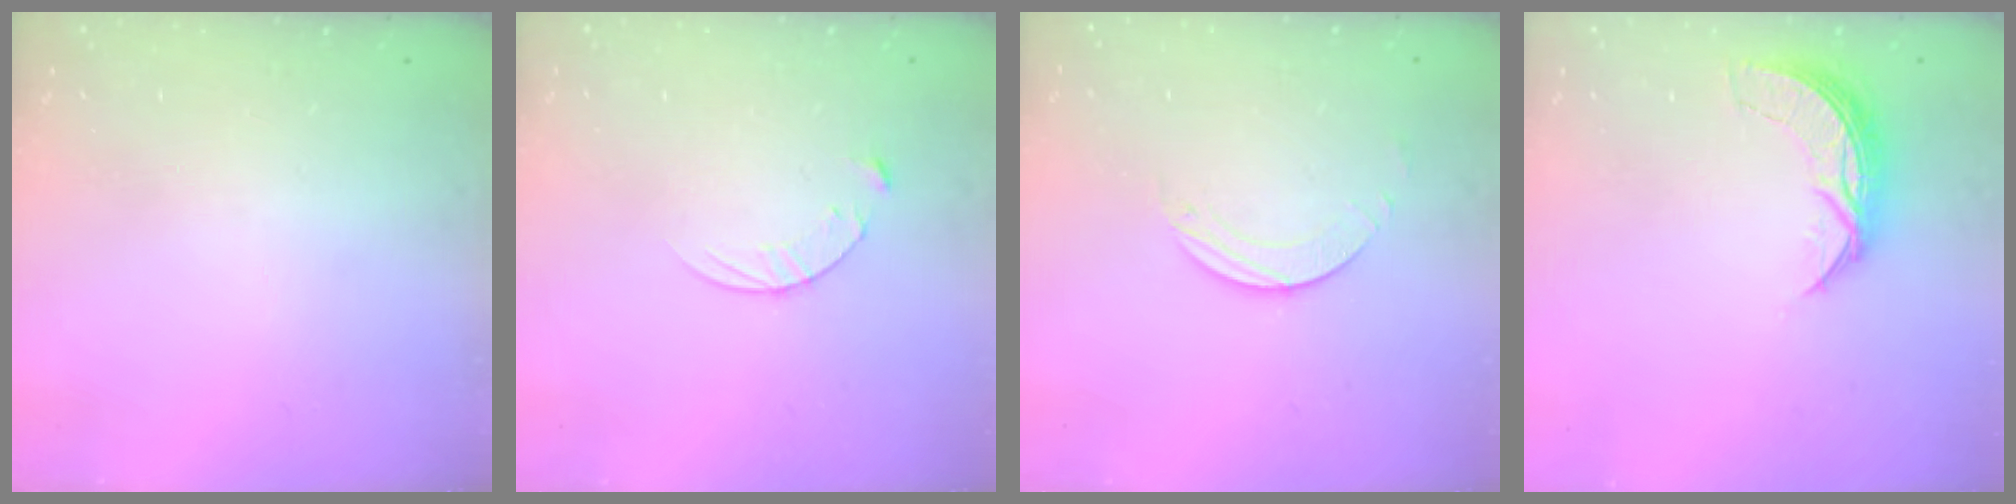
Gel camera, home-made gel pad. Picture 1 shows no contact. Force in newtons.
{"total": 5.4, "press": 5.4, "slide": 0.5}
{"total": 2.0, "press": 2.0, "slide": 0.2}
{"total": 7.7, "press": 7.7, "slide": 0.0}